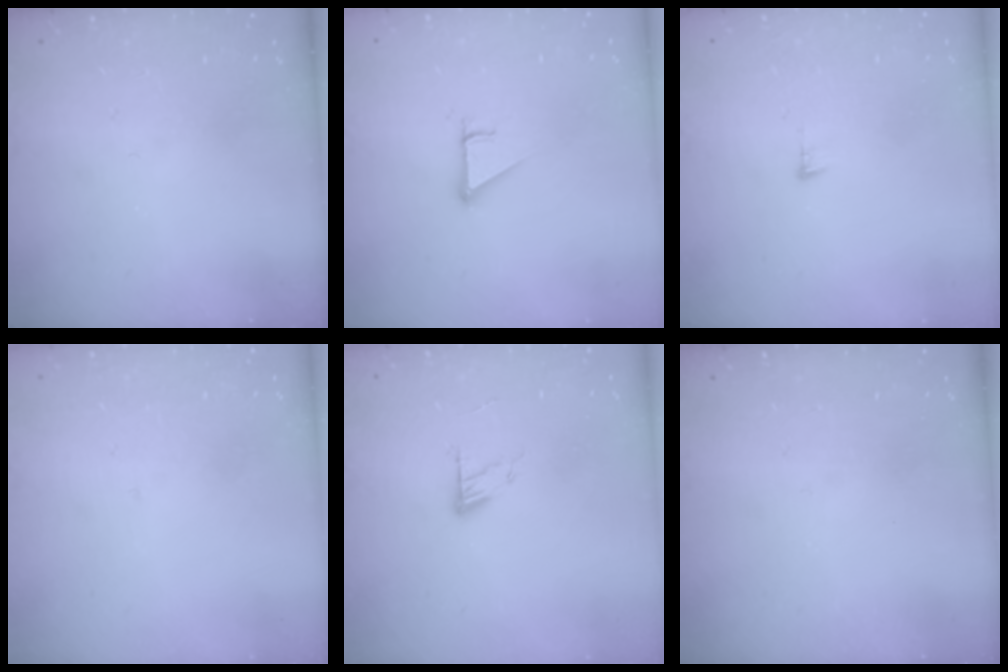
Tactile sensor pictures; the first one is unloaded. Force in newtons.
{"total": 2.8, "press": 2.8, "slide": 0.0}
{"total": 4.5, "press": 4.5, "slide": 0.3}
{"total": 1.7, "press": 1.6, "slide": 0.1}
{"total": 7.9, "press": 7.9, "slide": 0.7}
{"total": 0.0}